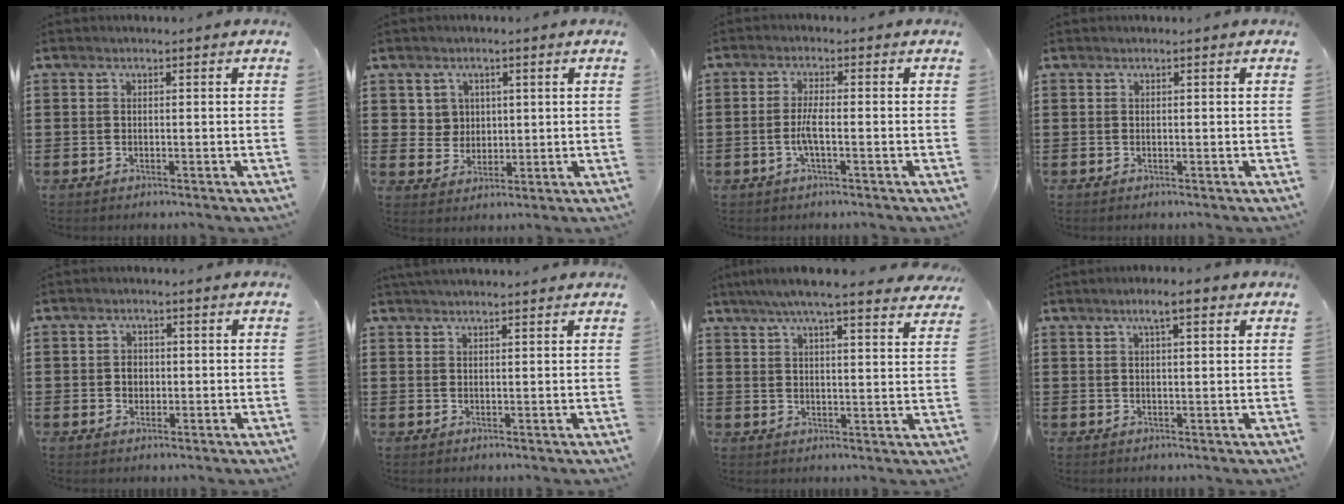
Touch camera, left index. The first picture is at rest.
{"total": 3.5, "force": [1.4, 3.2, 0.6], "torque": [-0.031, 0.011, 0.025]}
{"total": 3.2, "force": [-0.9, 0.5, 3.0], "torque": [-0.070, -0.004, -0.023]}
{"total": 0.0}
{"total": 1.8, "force": [0.1, 1.6, 0.9], "torque": [-0.022, 0.008, 0.000]}
{"total": 2.0, "force": [1.9, 0.1, 0.5], "torque": [-0.014, 0.001, 0.037]}
{"total": 6.3, "force": [5.5, 0.2, 3.2], "torque": [-0.078, -0.018, 0.096]}
{"total": 4.2, "force": [2.5, 0.8, 3.3], "torque": [-0.069, 0.007, 0.041]}